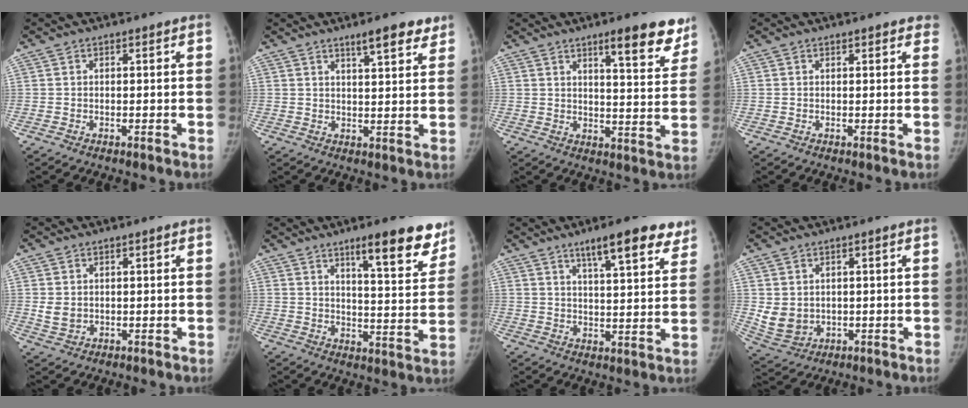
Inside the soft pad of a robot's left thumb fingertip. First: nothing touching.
{"total": 6.7, "force": [4.8, 1.5, 4.4], "torque": [-0.048, -0.027, 0.068]}
{"total": 11.6, "force": [7.9, 2.7, 8.0], "torque": [-0.070, -0.048, 0.107]}
{"total": 2.3, "force": [1.8, 1.0, 1.0], "torque": [0.010, 0.001, 0.014]}
{"total": 2.9, "force": [0.5, 2.3, 1.7], "torque": [-0.025, -0.009, 0.017]}
{"total": 14.1, "force": [9.6, 3.2, 9.9], "torque": [-0.096, -0.060, 0.137]}
{"total": 12.1, "force": [8.2, 2.9, 8.4], "torque": [-0.091, -0.036, 0.118]}
{"total": 5.9, "force": [0.7, 5.0, 3.0], "torque": [-0.046, -0.013, 0.034]}